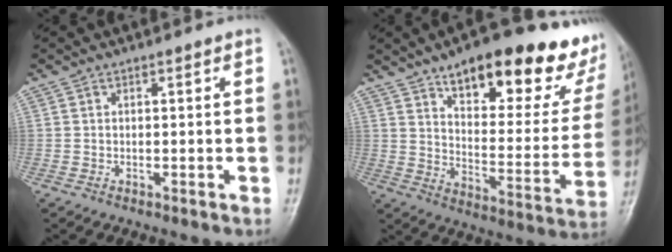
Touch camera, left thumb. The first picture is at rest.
{"total": 28.2, "force": [16.9, 10.5, 20.0], "torque": [-0.231, -0.055, 0.239]}